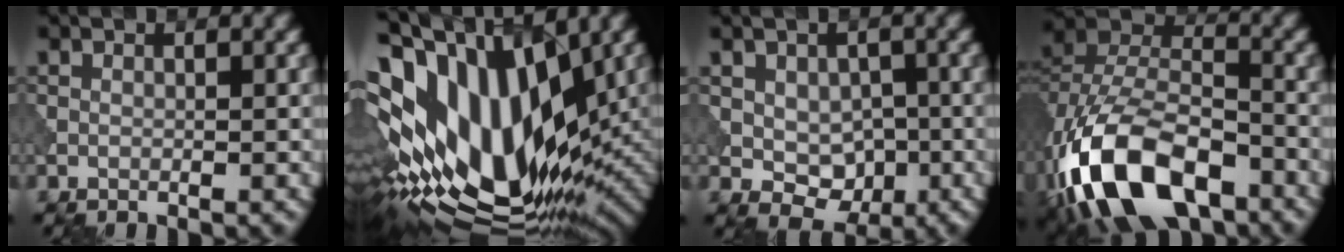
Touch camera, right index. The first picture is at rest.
{"total": 19.2, "force": [2.7, 10.0, 16.2], "torque": [-0.281, -0.031, 0.074]}
{"total": 5.1, "force": [-0.4, 3.8, 3.3], "torque": [-0.050, -0.008, 0.004]}
{"total": 14.7, "force": [-7.8, 7.7, 9.8], "torque": [-0.200, -0.015, -0.147]}